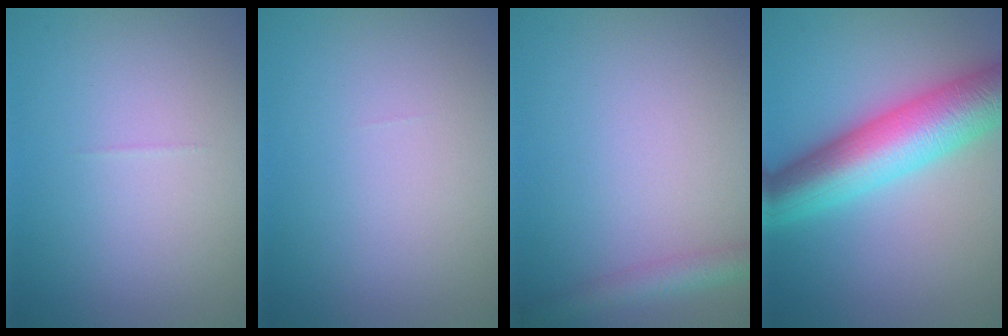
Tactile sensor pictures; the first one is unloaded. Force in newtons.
{"total": 0.0}
{"total": 2.7, "press": 2.7, "slide": 0.2}
{"total": 9.7, "press": 9.7, "slide": 0.1}